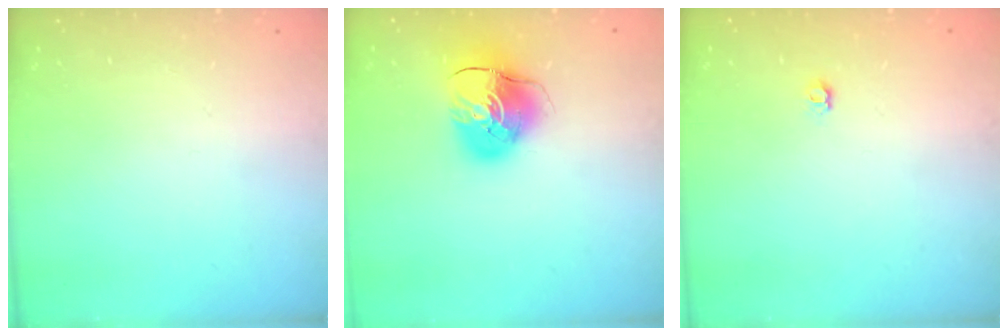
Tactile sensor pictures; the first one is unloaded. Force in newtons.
{"total": 9.1, "press": 9.0, "slide": 1.2}
{"total": 3.5, "press": 3.5, "slide": 0.4}